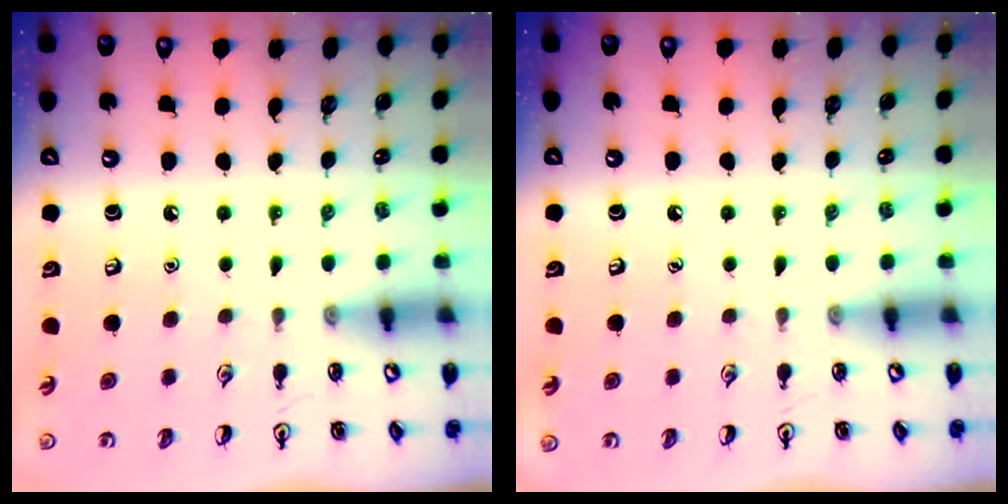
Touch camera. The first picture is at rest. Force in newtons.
{"total": 0.0}